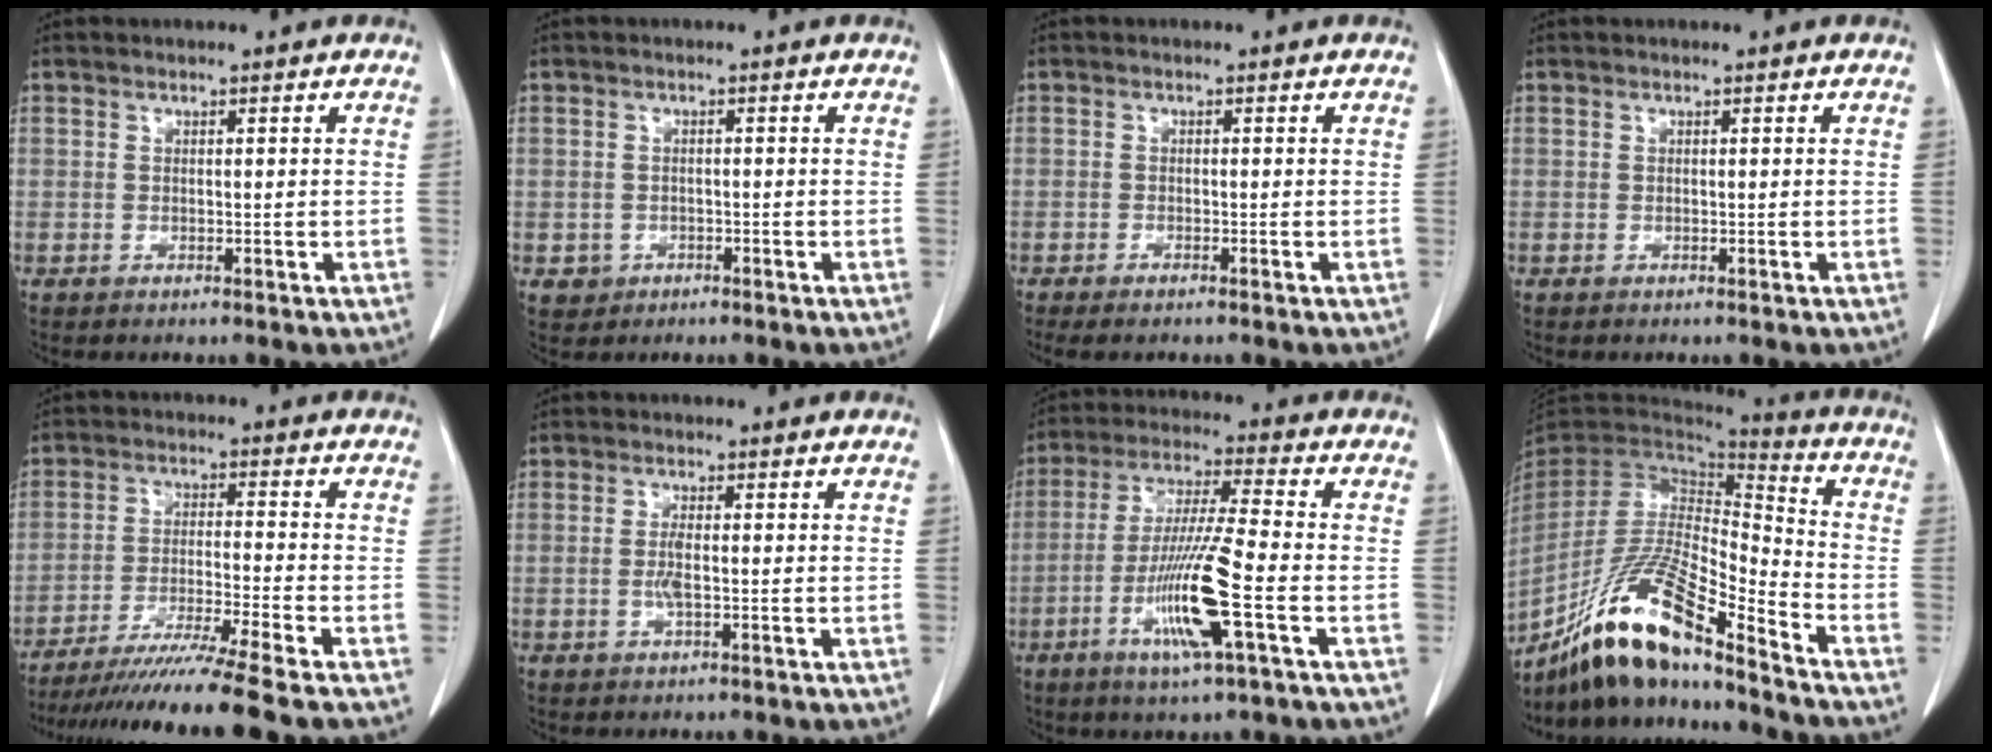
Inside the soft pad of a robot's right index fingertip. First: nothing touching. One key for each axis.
{"total": 2.4, "fx": -0.9, "fy": 2.2, "fz": 0.1, "tx": 0.004, "ty": 0.010, "tz": -0.012}
{"total": 2.3, "fx": -1.9, "fy": 0.3, "fz": 1.3, "tx": -0.016, "ty": -0.005, "tz": -0.027}
{"total": 0.0}
{"total": 14.0, "fx": -11.8, "fy": -2.9, "fz": 7.0, "tx": -0.099, "ty": -0.040, "tz": -0.190}
{"total": 2.3, "fx": -0.4, "fy": 0.3, "fz": 2.2, "tx": -0.050, "ty": -0.002, "tz": -0.007}
{"total": 12.5, "fx": -4.3, "fy": -0.3, "fz": 11.7, "tx": -0.233, "ty": -0.016, "tz": -0.084}
{"total": 18.5, "fx": -14.1, "fy": 1.8, "fz": 11.8, "tx": -0.237, "ty": -0.020, "tz": -0.265}